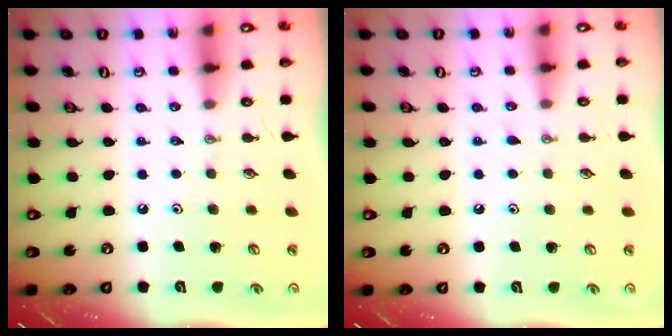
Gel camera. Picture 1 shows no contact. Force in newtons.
{"total": 3.9, "press": 3.9, "slide": 0.5}